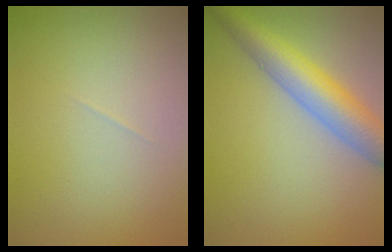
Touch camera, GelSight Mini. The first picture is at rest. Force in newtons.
{"total": 6.3, "press": 6.3, "slide": 0.2}